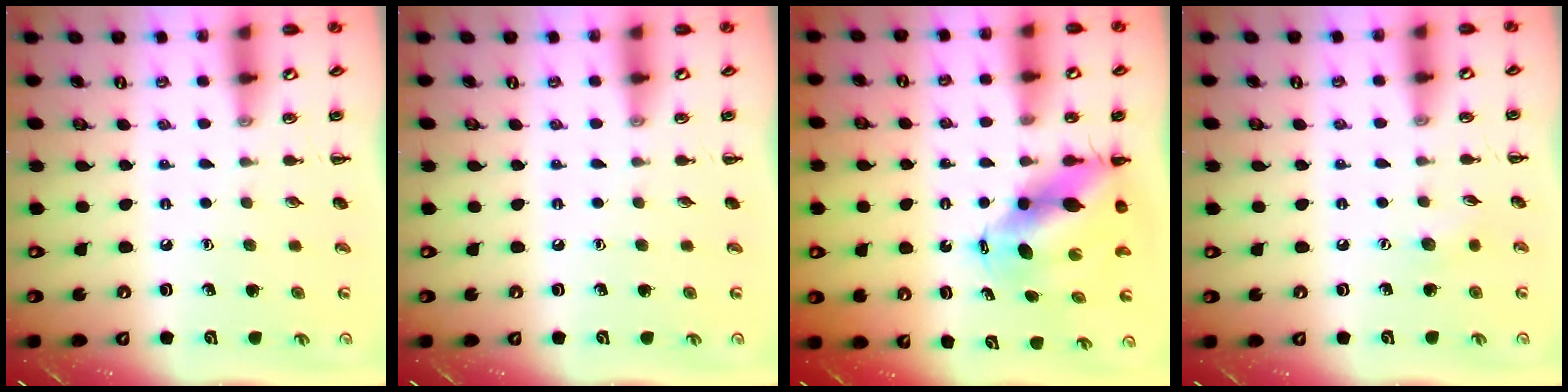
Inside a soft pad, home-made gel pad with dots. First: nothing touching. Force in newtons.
{"total": 0.0}
{"total": 10.8, "press": 10.5, "slide": 2.6}
{"total": 3.9, "press": 3.7, "slide": 1.0}